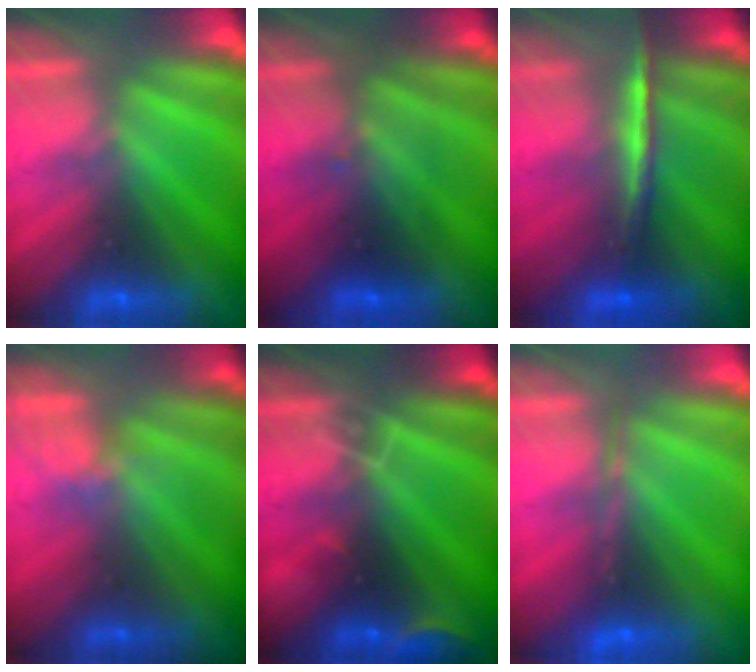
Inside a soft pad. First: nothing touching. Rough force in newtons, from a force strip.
{"total": 2.3}
{"total": 2.0}
{"total": 1.9}
{"total": 2.9}
{"total": 1.7}